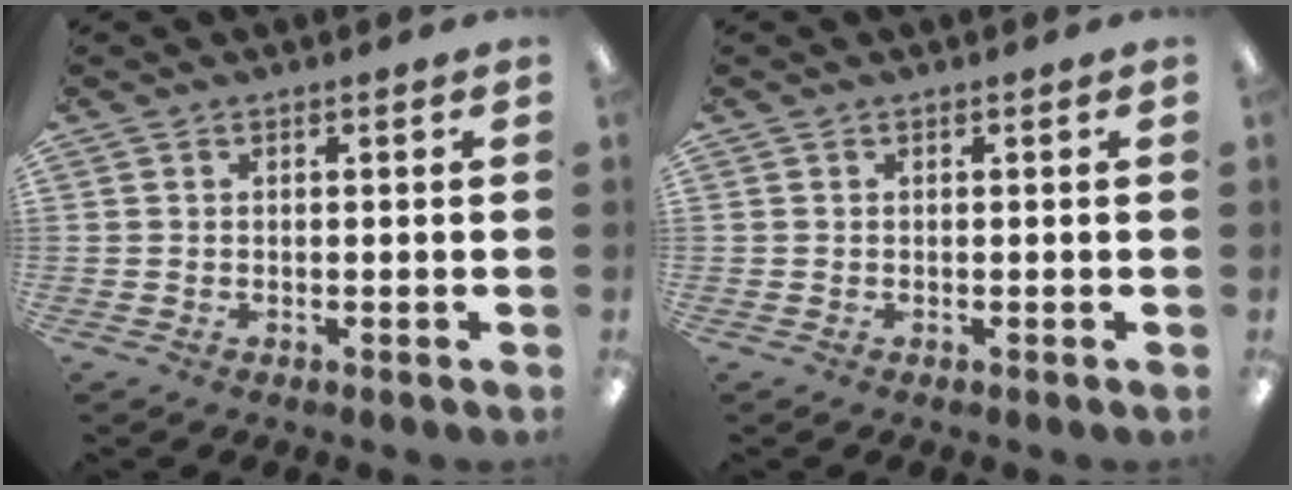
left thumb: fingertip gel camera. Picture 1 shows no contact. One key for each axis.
{"total": 0.0}